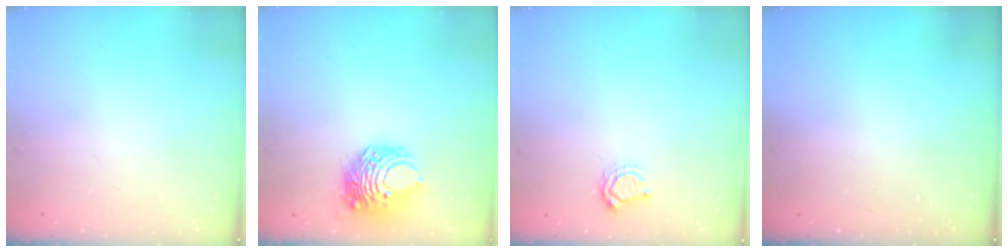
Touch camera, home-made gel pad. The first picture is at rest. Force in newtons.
{"total": 8.4, "press": 8.4, "slide": 0.5}
{"total": 5.4, "press": 5.3, "slide": 0.6}
{"total": 0.0}